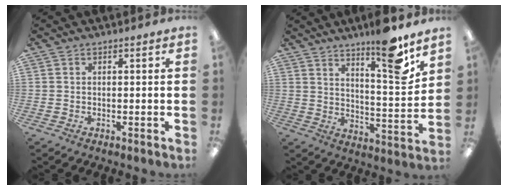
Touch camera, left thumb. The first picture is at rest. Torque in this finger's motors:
{"motor_torque": [1.78, 0.82, 1.09, -1.06, 0.12]}